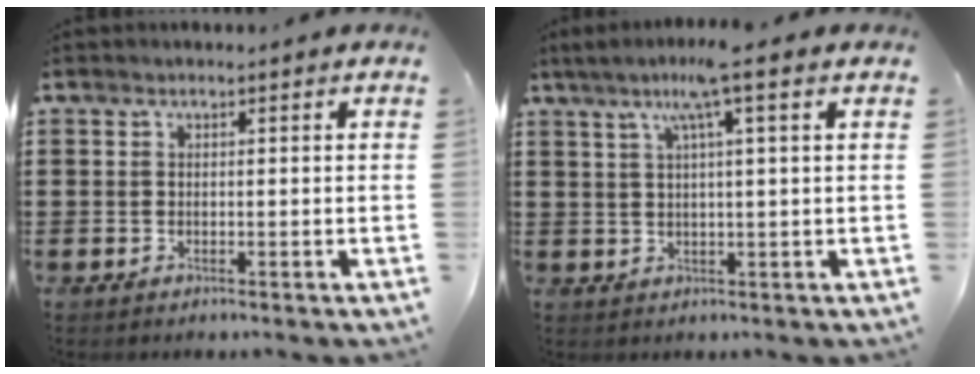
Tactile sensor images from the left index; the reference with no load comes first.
{"total": 6.1, "force": [3.0, -0.4, 5.3], "torque": [-0.109, 0.005, 0.049]}